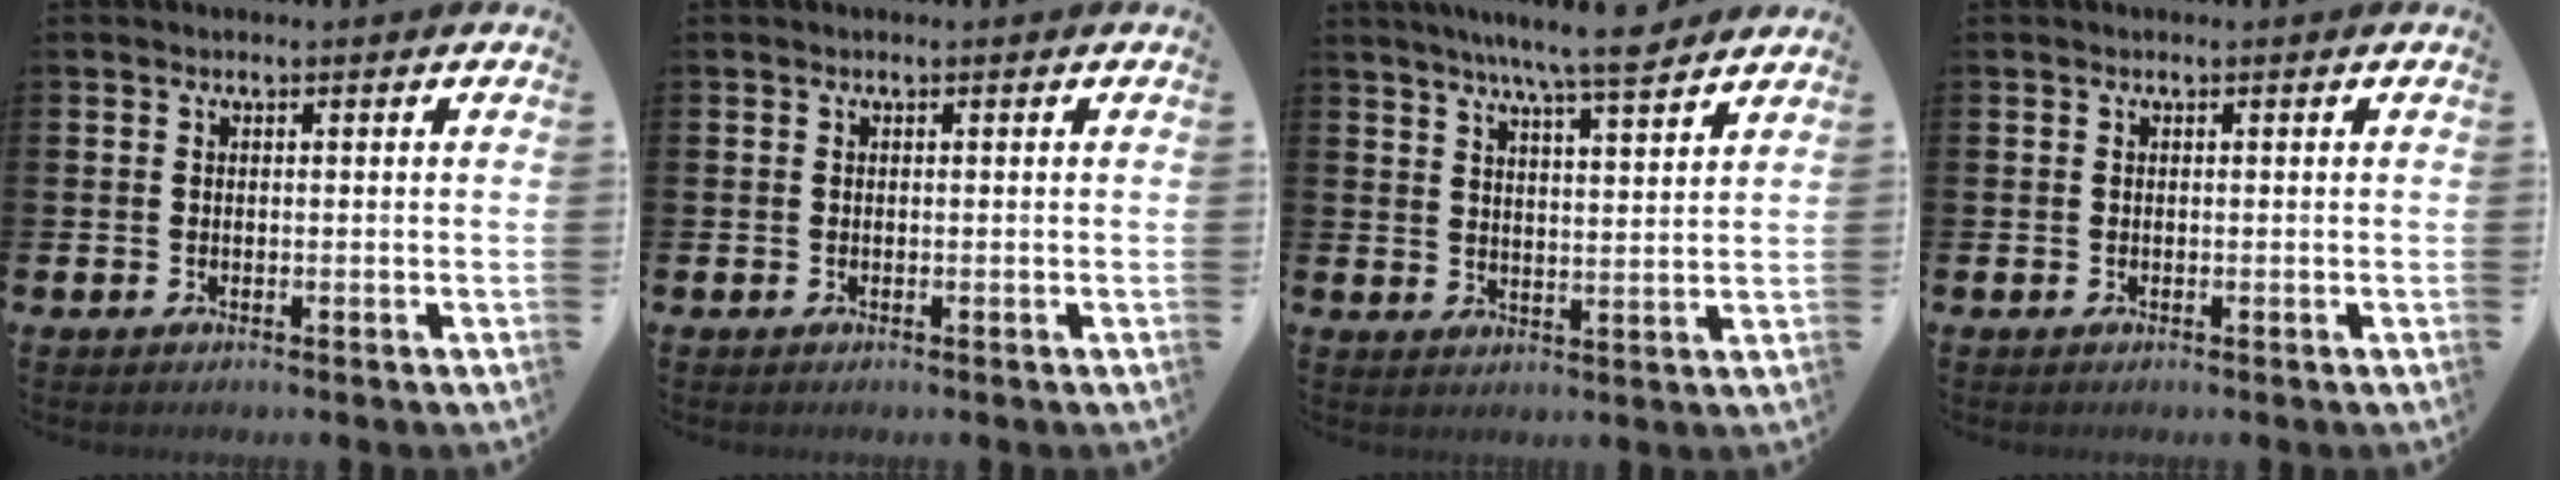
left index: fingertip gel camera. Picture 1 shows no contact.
{"total": 0.0}
{"total": 7.5, "force": [6.9, 0.0, 2.9], "torque": [-0.066, -0.031, 0.123]}
{"total": 0.0}